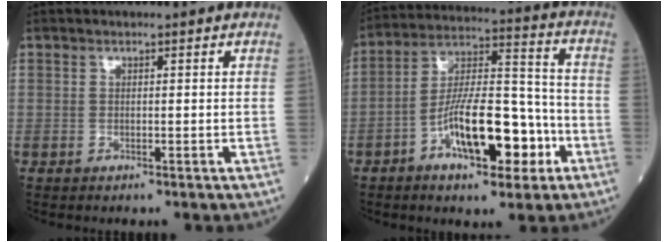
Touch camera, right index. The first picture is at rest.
{"total": 14.1, "force": [-5.8, 4.7, 11.9], "torque": [-0.217, 0.022, -0.093]}